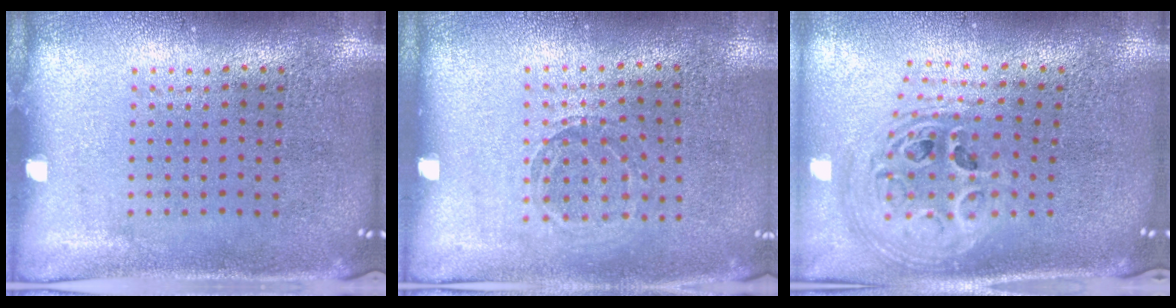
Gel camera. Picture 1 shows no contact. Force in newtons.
{"total": 0.9, "press": 0.9, "slide": 0.1}
{"total": 2.5, "press": 1.8, "slide": 1.7}